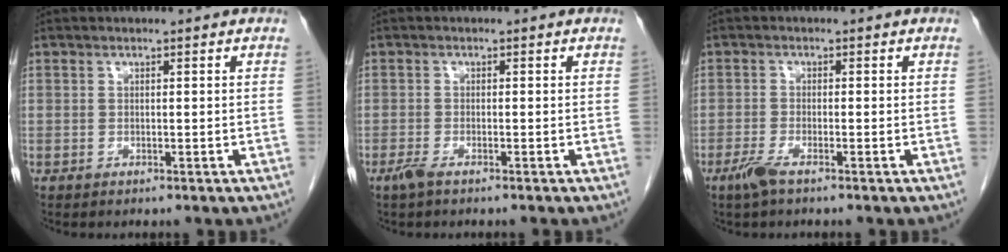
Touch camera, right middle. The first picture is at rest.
{"total": 1.7, "force": [-1.3, 0.2, 1.1], "torque": [-0.029, -0.004, -0.027]}
{"total": 2.7, "force": [-1.8, 0.3, 1.9], "torque": [-0.047, -0.005, -0.040]}